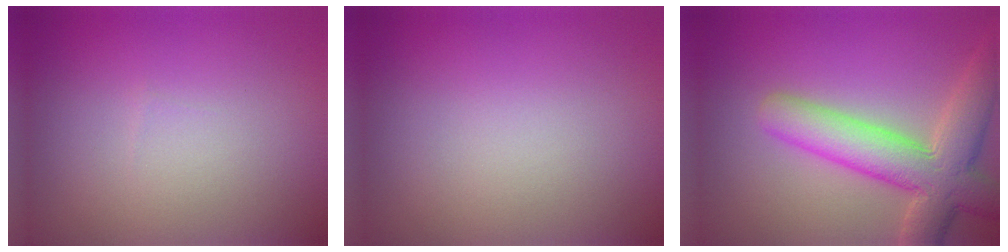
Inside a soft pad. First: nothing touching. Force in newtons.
{"total": 0.0}
{"total": 7.4, "press": 7.4, "slide": 0.8}